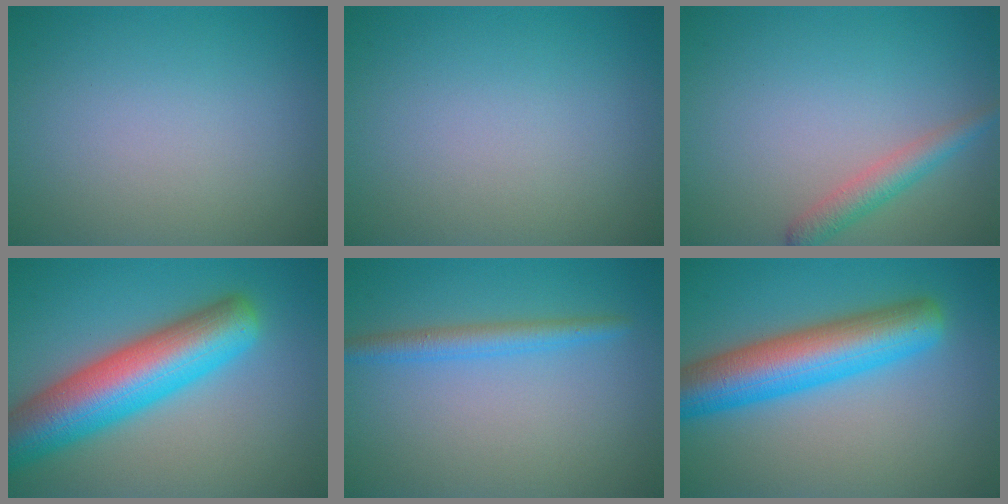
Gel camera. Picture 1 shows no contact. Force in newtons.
{"total": 0.0}
{"total": 2.4, "press": 2.4, "slide": 0.1}
{"total": 10.2, "press": 10.2, "slide": 0.3}
{"total": 2.4, "press": 2.4, "slide": 0.2}
{"total": 8.4, "press": 8.4, "slide": 0.2}